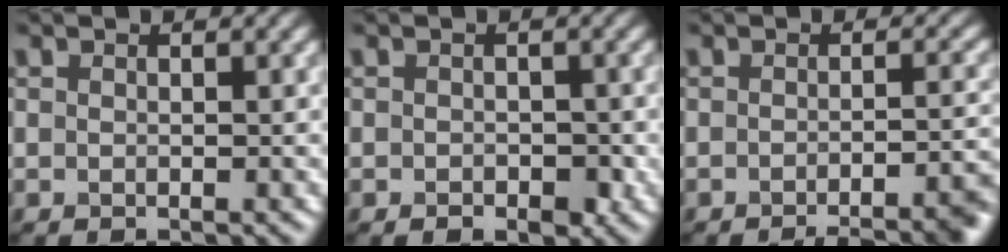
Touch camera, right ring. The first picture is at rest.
{"total": 1.7, "force": [-0.6, 1.2, 1.1], "torque": [-0.014, -0.005, -0.012]}
{"total": 5.4, "force": [-3.7, 1.3, 3.7], "torque": [-0.030, 0.005, -0.044]}